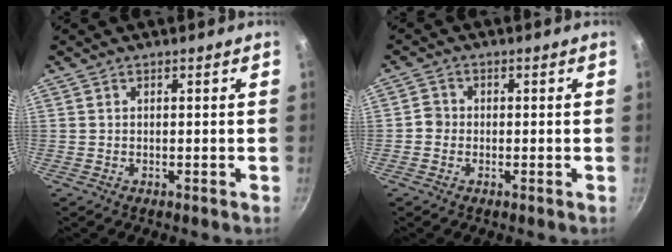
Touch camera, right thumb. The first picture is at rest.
{"total": 2.2, "force": [-0.7, 2.0, 0.6], "torque": [-0.001, 0.011, -0.019]}